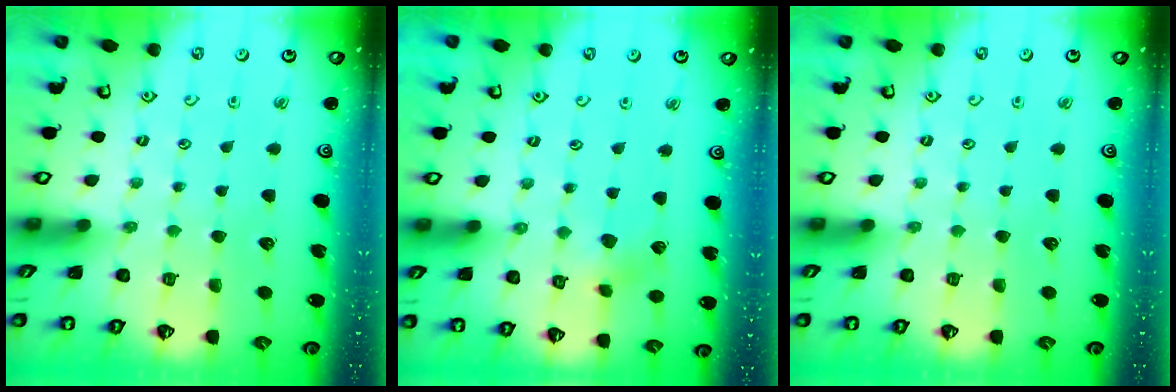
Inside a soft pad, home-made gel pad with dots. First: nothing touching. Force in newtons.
{"total": 3.5, "press": 3.5, "slide": 0.4}
{"total": 0.0}